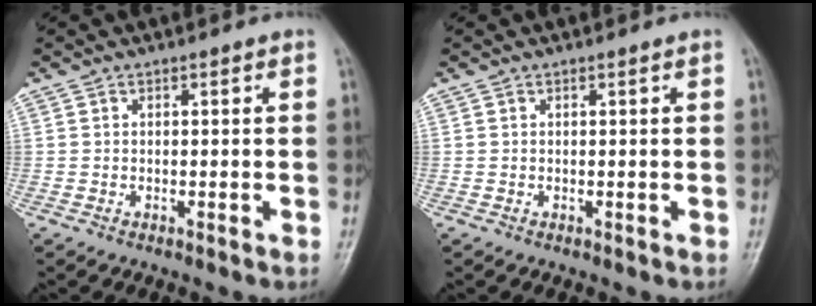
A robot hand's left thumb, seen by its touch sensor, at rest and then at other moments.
{"total": 0.0}